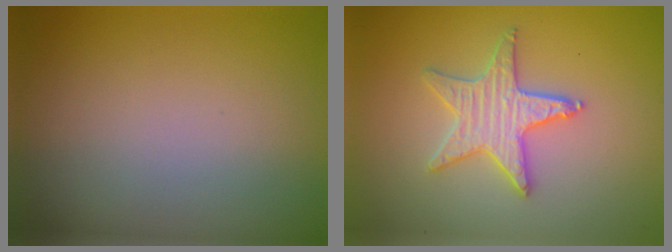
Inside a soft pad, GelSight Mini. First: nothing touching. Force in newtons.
{"total": 3.5, "press": 3.4, "slide": 0.7}